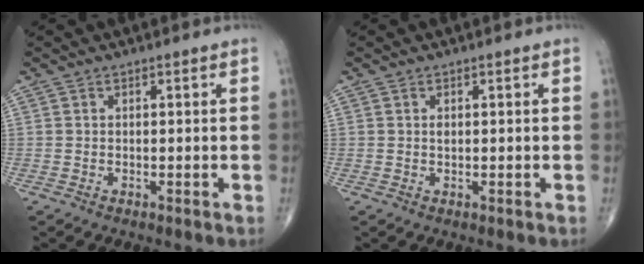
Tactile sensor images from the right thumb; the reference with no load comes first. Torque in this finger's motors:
{"motor_torque": [0.59, -0.17, 0.13, -0.33, -0.02]}